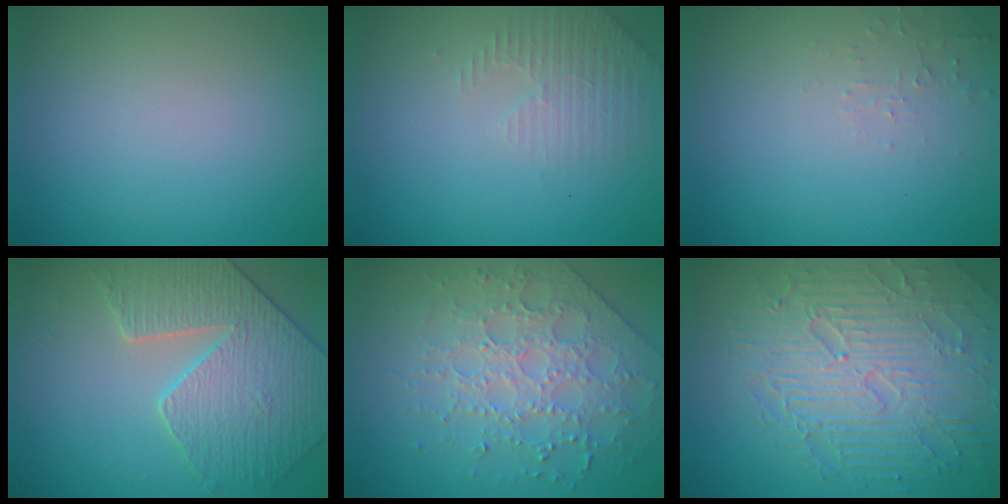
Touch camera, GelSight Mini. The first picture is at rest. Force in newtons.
{"total": 2.3, "press": 2.2, "slide": 0.6}
{"total": 1.2, "press": 1.2, "slide": 0.3}
{"total": 4.8, "press": 4.7, "slide": 0.8}
{"total": 4.0, "press": 4.0, "slide": 0.1}
{"total": 9.2, "press": 6.3, "slide": 6.7}